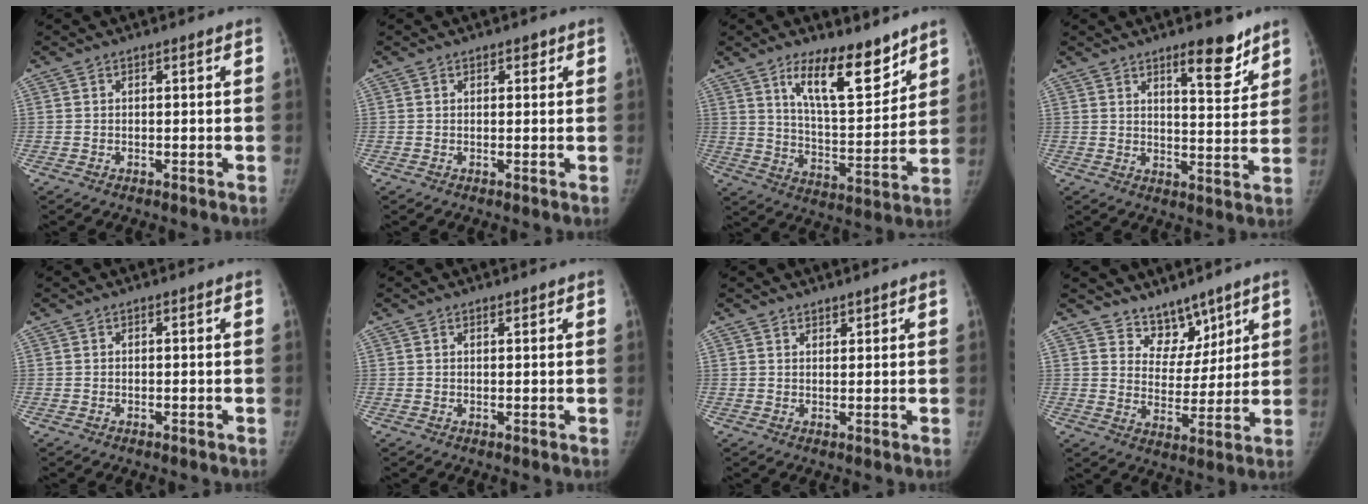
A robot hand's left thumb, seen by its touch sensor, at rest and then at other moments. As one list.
[{"total": 1.1, "force": [0.7, 0.7, 0.5], "torque": [0.003, -0.003, 0.007]}, {"total": 14.6, "force": [9.8, 5.0, 9.6], "torque": [-0.119, -0.077, 0.173]}, {"total": 8.5, "force": [6.1, 2.5, 5.4], "torque": [-0.053, -0.046, 0.090]}, {"total": 0.0}, {"total": 0.8, "force": [0.7, 0.3, 0.3], "torque": [-0.004, -0.005, 0.010]}, {"total": 1.4, "force": [1.3, 0.5, 0.3], "torque": [0.008, -0.010, 0.021]}, {"total": 7.6, "force": [6.2, 4.1, 1.4], "torque": [0.018, -0.054, 0.117]}]